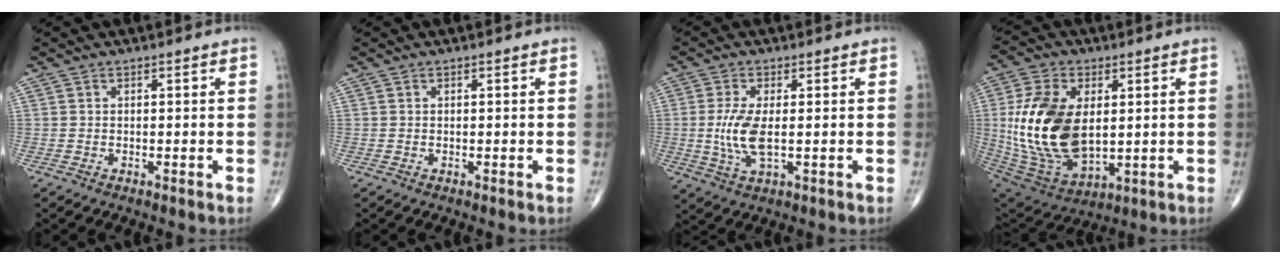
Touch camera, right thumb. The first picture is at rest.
{"total": 0.0}
{"total": 7.2, "force": [-0.2, 2.8, 6.6], "torque": [-0.150, -0.010, -0.003]}
{"total": 21.0, "force": [1.7, 12.3, 17.0], "torque": [-0.331, -0.017, 0.046]}